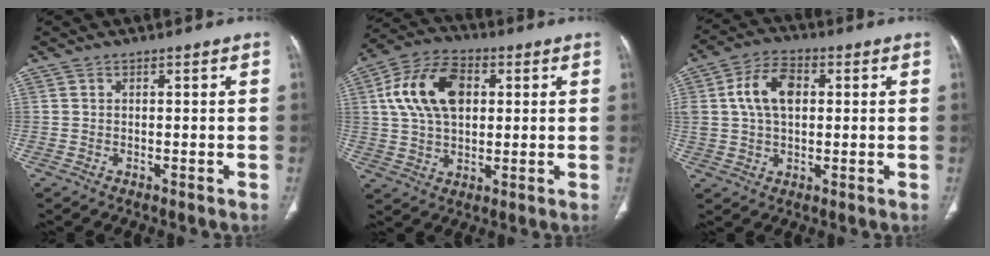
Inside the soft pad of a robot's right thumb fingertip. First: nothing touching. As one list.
[{"total": 14.6, "force": [3.3, 9.3, 10.8], "torque": [-0.190, 0.013, 0.055]}, {"total": 9.8, "force": [1.9, 6.2, 7.4], "torque": [-0.131, 0.013, 0.033]}]